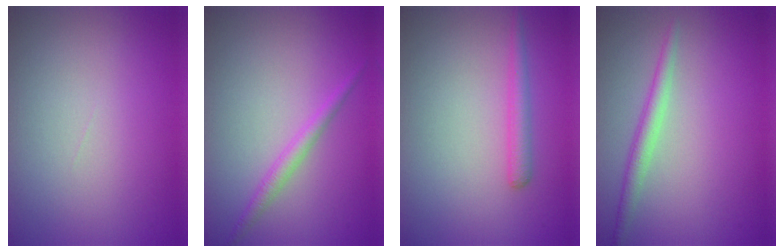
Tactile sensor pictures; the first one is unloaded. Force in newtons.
{"total": 1.6, "press": 1.6, "slide": 0.1}
{"total": 1.7, "press": 1.7, "slide": 0.1}
{"total": 2.2, "press": 2.1, "slide": 0.0}